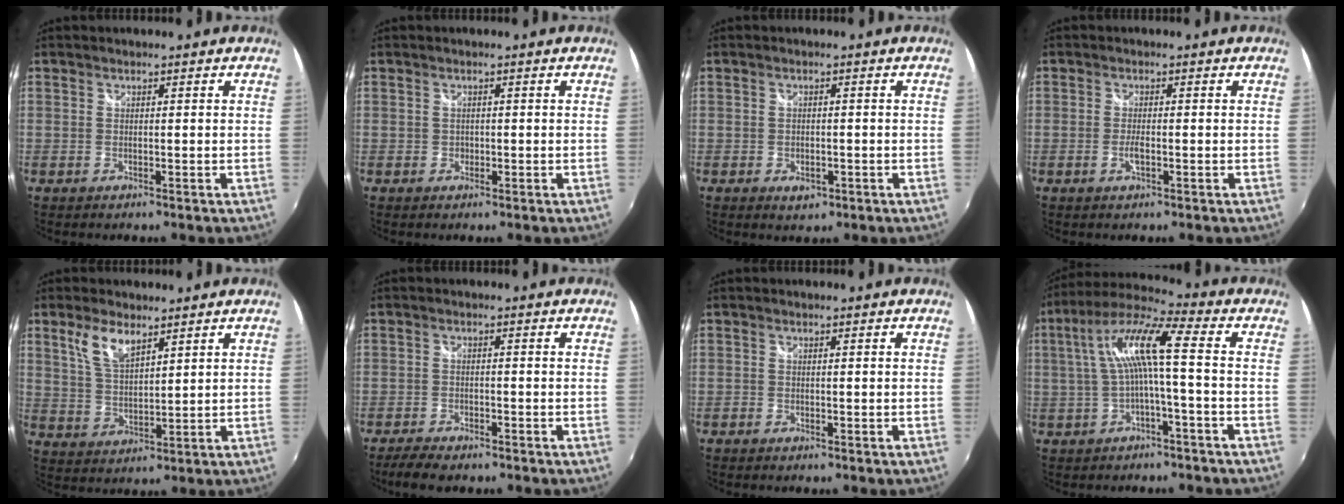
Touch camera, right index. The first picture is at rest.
{"total": 1.1, "force": [-0.3, 1.0, 0.2], "torque": [-0.002, -0.002, -0.003]}
{"total": 3.0, "force": [-1.3, 2.0, 1.8], "torque": [-0.032, -0.004, -0.017]}
{"total": 2.0, "force": [-0.7, 0.5, 1.8], "torque": [-0.038, -0.003, -0.012]}
{"total": 6.9, "force": [4.3, 2.8, 4.6], "torque": [-0.091, 0.005, 0.089]}
{"total": 5.2, "force": [-4.3, 1.3, 2.5], "torque": [-0.069, -0.016, -0.078]}
{"total": 0.5, "force": [-0.5, 0.2, 0.1], "torque": [-0.004, -0.002, -0.011]}
{"total": 10.2, "force": [-0.4, 0.8, 10.2], "torque": [-0.208, 0.021, -0.004]}